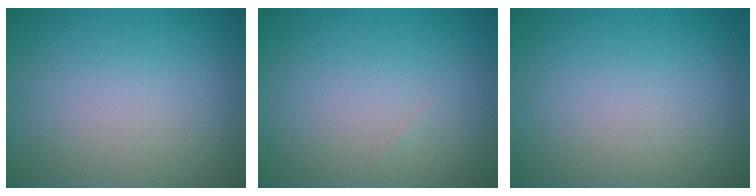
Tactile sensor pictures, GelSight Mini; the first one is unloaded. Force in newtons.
{"total": 0.0}
{"total": 0.0}